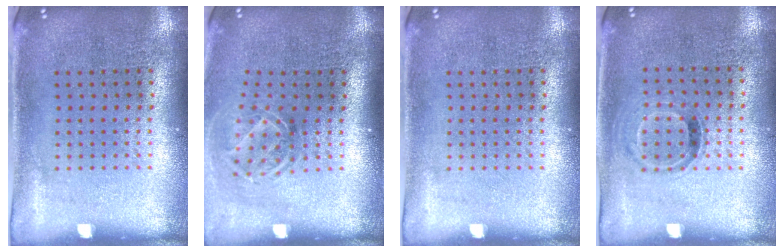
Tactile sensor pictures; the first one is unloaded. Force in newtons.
{"total": 1.8, "press": 1.3, "slide": 1.3}
{"total": 0.0}
{"total": 0.8, "press": 0.7, "slide": 0.4}